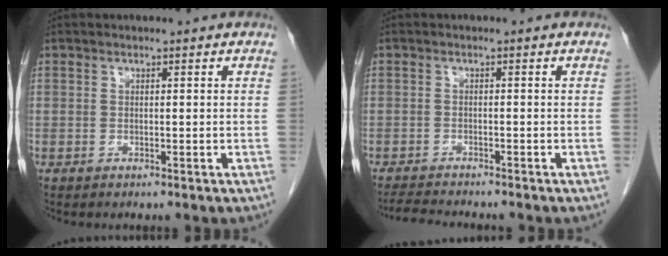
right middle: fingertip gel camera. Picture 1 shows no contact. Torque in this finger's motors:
{"motor_torque": [0.19, -0.17, -0.02, -0.01]}